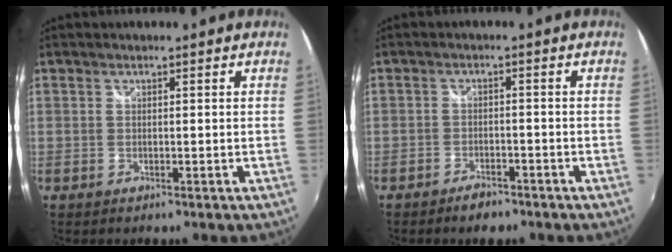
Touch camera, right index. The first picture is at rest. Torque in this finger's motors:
{"motor_torque": [0.53, -0.51, 0.08, 0.02]}